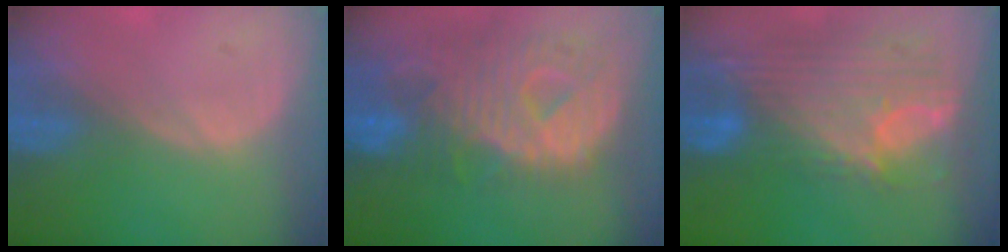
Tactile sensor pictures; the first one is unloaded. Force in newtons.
{"total": 12.8, "press": 11.0, "slide": 6.6}
{"total": 12.1, "press": 10.2, "slide": 6.4}